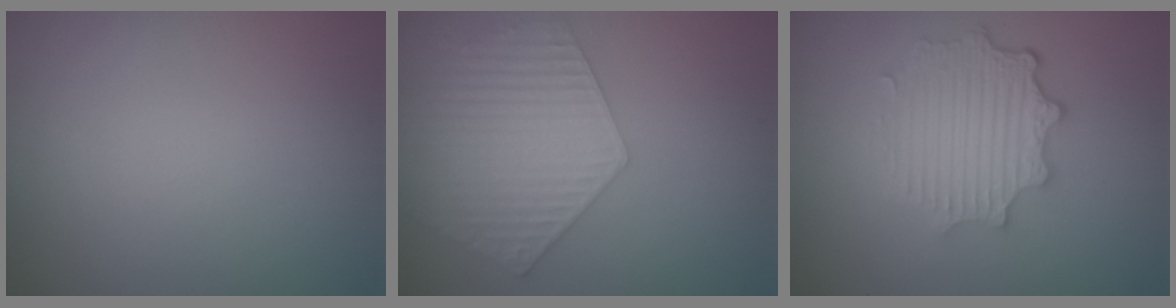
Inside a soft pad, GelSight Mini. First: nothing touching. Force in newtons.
{"total": 5.8, "press": 4.6, "slide": 3.5}
{"total": 4.7, "press": 3.7, "slide": 2.9}